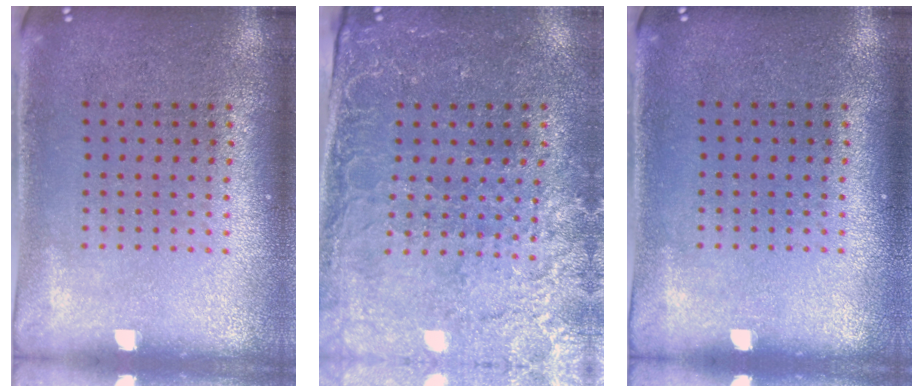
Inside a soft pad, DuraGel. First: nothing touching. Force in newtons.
{"total": 3.1, "press": 2.9, "slide": 1.0}
{"total": 0.0}